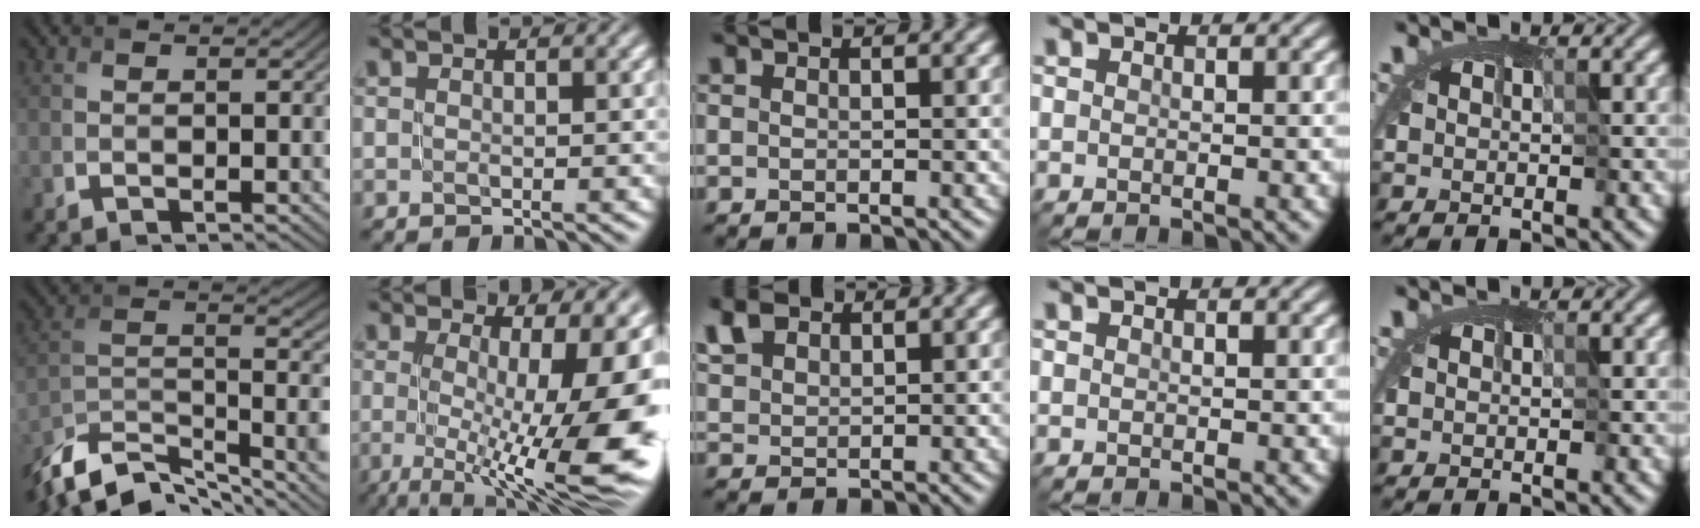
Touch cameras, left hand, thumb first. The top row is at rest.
{"thumb": {"total": 12.4, "force": [-8.5, 4.8, 7.6], "torque": [-0.161, -0.010, -0.152]}, "index": {"total": 14.5, "force": [-2.0, 4.8, 13.5], "torque": [-0.187, -0.013, -0.018]}, "middle": {"total": 2.8, "force": [2.0, 1.6, 1.1], "torque": [-0.034, 0.011, 0.040]}}